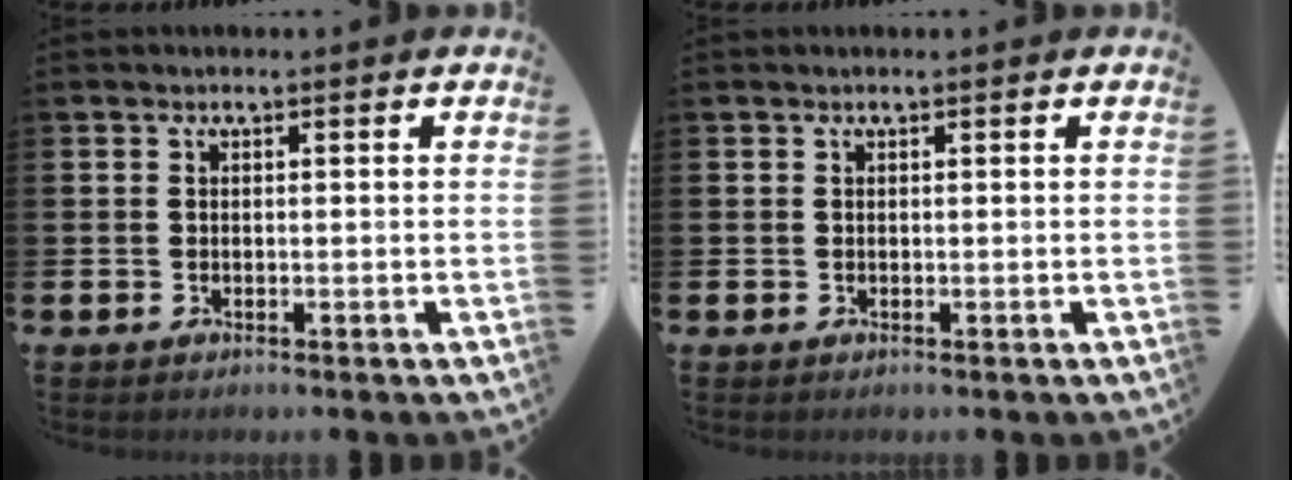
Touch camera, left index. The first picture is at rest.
{"total": 0.0}